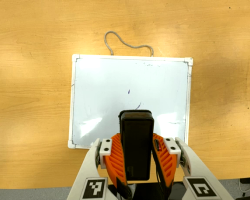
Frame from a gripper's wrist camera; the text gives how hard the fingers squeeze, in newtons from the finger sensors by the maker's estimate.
{"total": 6.3, "left": 5.3, "right": 7.4}